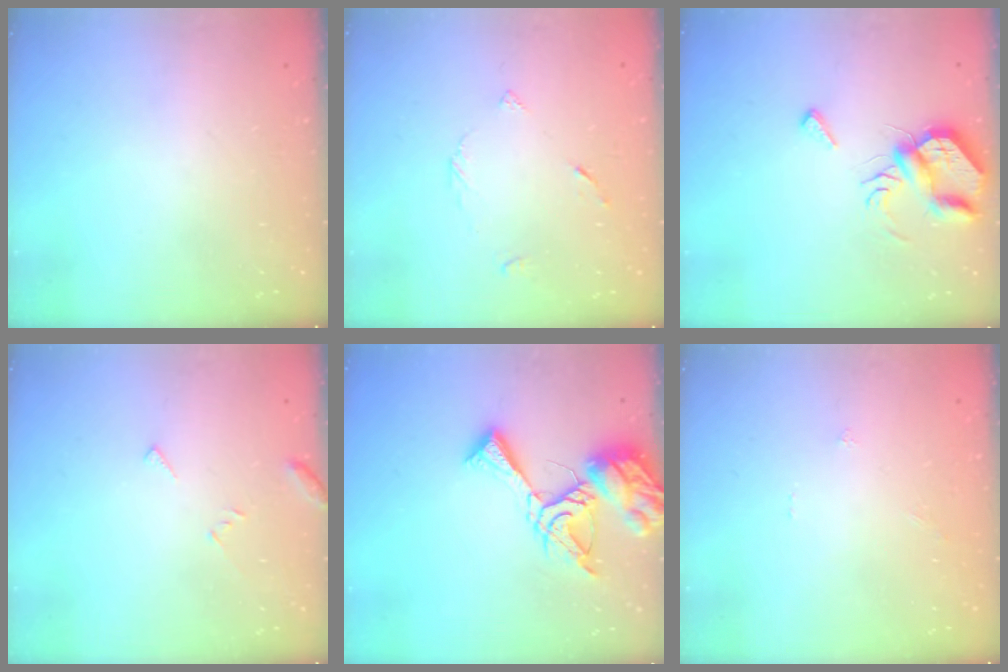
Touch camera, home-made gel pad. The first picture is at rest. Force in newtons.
{"total": 3.6, "press": 3.6, "slide": 0.5}
{"total": 8.0, "press": 7.9, "slide": 0.8}
{"total": 4.3, "press": 4.2, "slide": 0.4}
{"total": 13.7, "press": 13.7, "slide": 1.4}
{"total": 0.0}